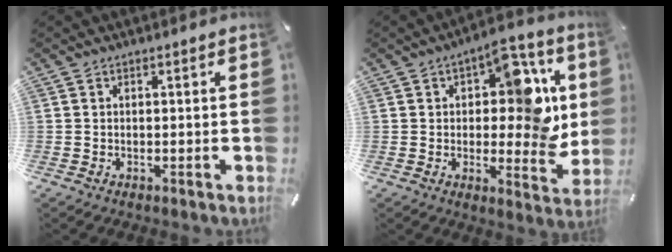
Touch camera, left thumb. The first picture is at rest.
{"total": 13.8, "force": [3.8, 7.2, 11.1], "torque": [-0.122, -0.031, 0.058]}